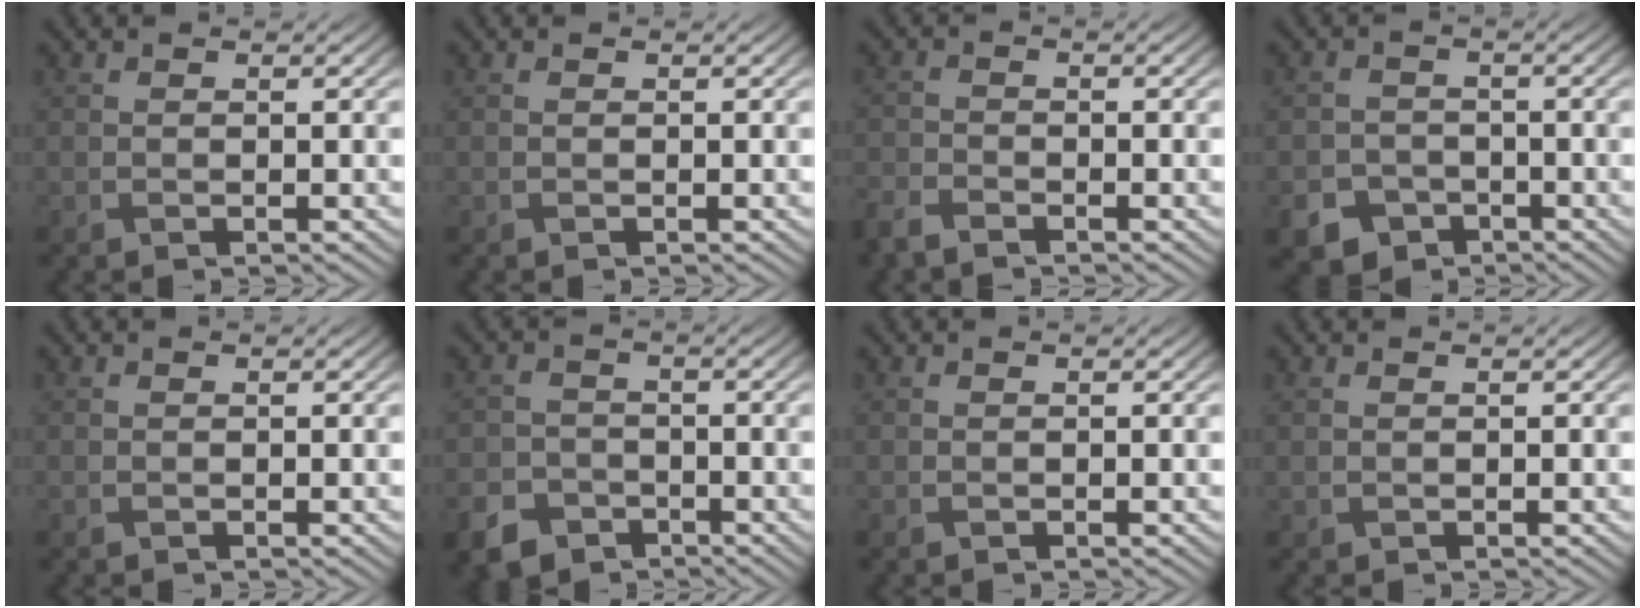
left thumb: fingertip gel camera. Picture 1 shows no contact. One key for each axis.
{"total": 0.0}
{"total": 3.6, "fx": -3.2, "fy": 1.0, "fz": 1.3, "tx": -0.032, "ty": -0.012, "tz": -0.073}
{"total": 5.2, "fx": -3.3, "fy": 3.8, "fz": 1.4, "tx": -0.023, "ty": -0.010, "tz": -0.057}
{"total": 0.0}
{"total": 4.9, "fx": -3.4, "fy": 3.2, "fz": 1.6, "tx": -0.042, "ty": -0.008, "tz": -0.068}
{"total": 0.0}
{"total": 0.0}